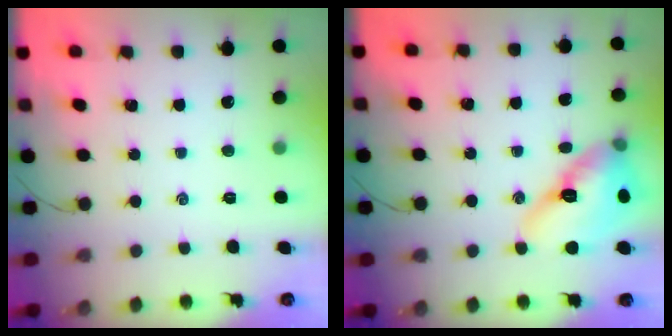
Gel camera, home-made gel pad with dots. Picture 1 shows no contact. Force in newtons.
{"total": 16.4, "press": 16.0, "slide": 3.7}